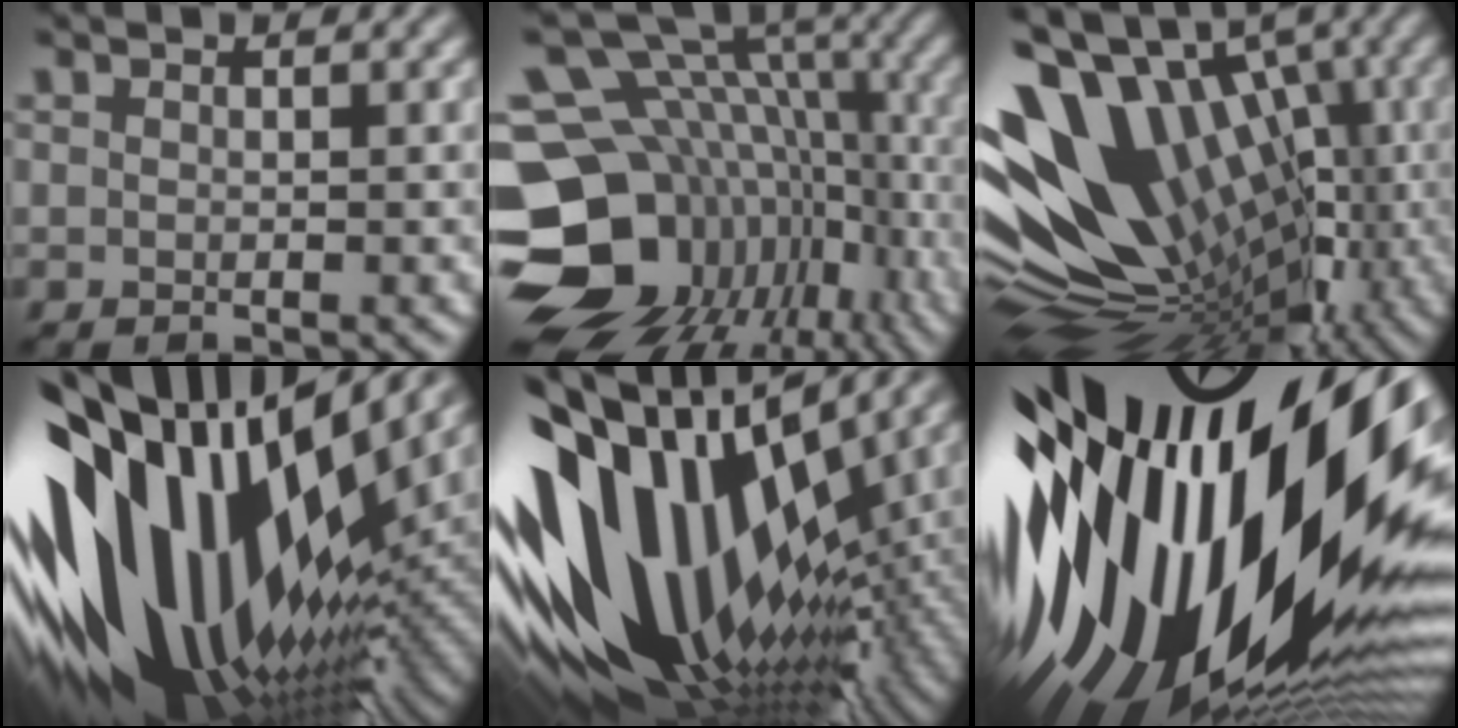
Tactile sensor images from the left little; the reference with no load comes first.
{"total": 18.1, "force": [-4.9, 13.5, 11.1], "torque": [-0.216, 0.005, -0.047]}
{"total": 15.5, "force": [0.9, 10.5, 11.4], "torque": [-0.193, 0.009, 0.023]}
{"total": 17.2, "force": [1.2, 9.2, 14.5], "torque": [-0.267, 0.007, 0.016]}
{"total": 16.6, "force": [-0.3, 10.5, 12.8], "torque": [-0.249, 0.020, -0.011]}
{"total": 21.0, "force": [0.5, 10.1, 18.4], "torque": [-0.314, -0.071, 0.019]}